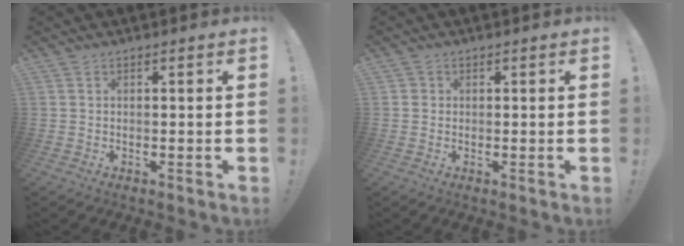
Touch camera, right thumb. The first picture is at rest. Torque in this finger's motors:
{"motor_torque": [-0.12, -0.27, 0.07, 0.03, 0.00]}